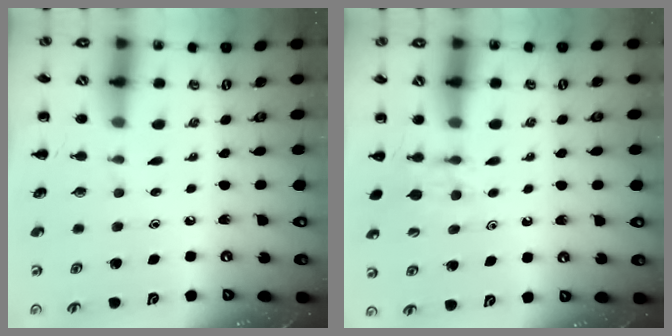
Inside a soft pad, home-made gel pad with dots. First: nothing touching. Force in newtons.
{"total": 4.8, "press": 4.5, "slide": 1.5}